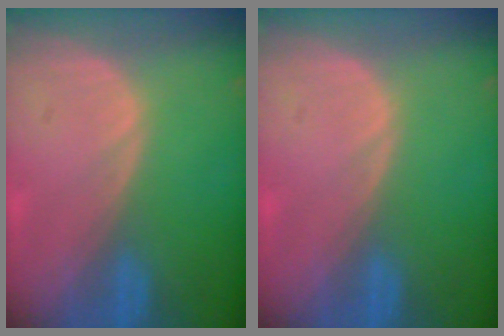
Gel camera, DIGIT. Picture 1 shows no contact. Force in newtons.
{"total": 0.0}